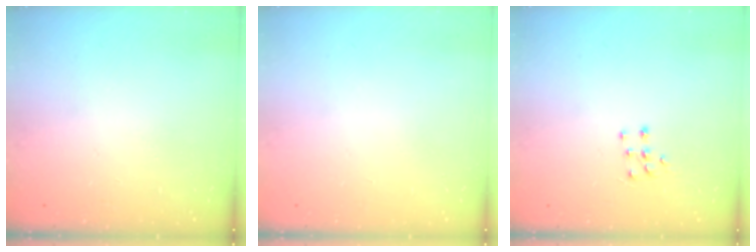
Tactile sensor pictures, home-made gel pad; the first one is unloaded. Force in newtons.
{"total": 0.0}
{"total": 6.0, "press": 6.0, "slide": 0.4}